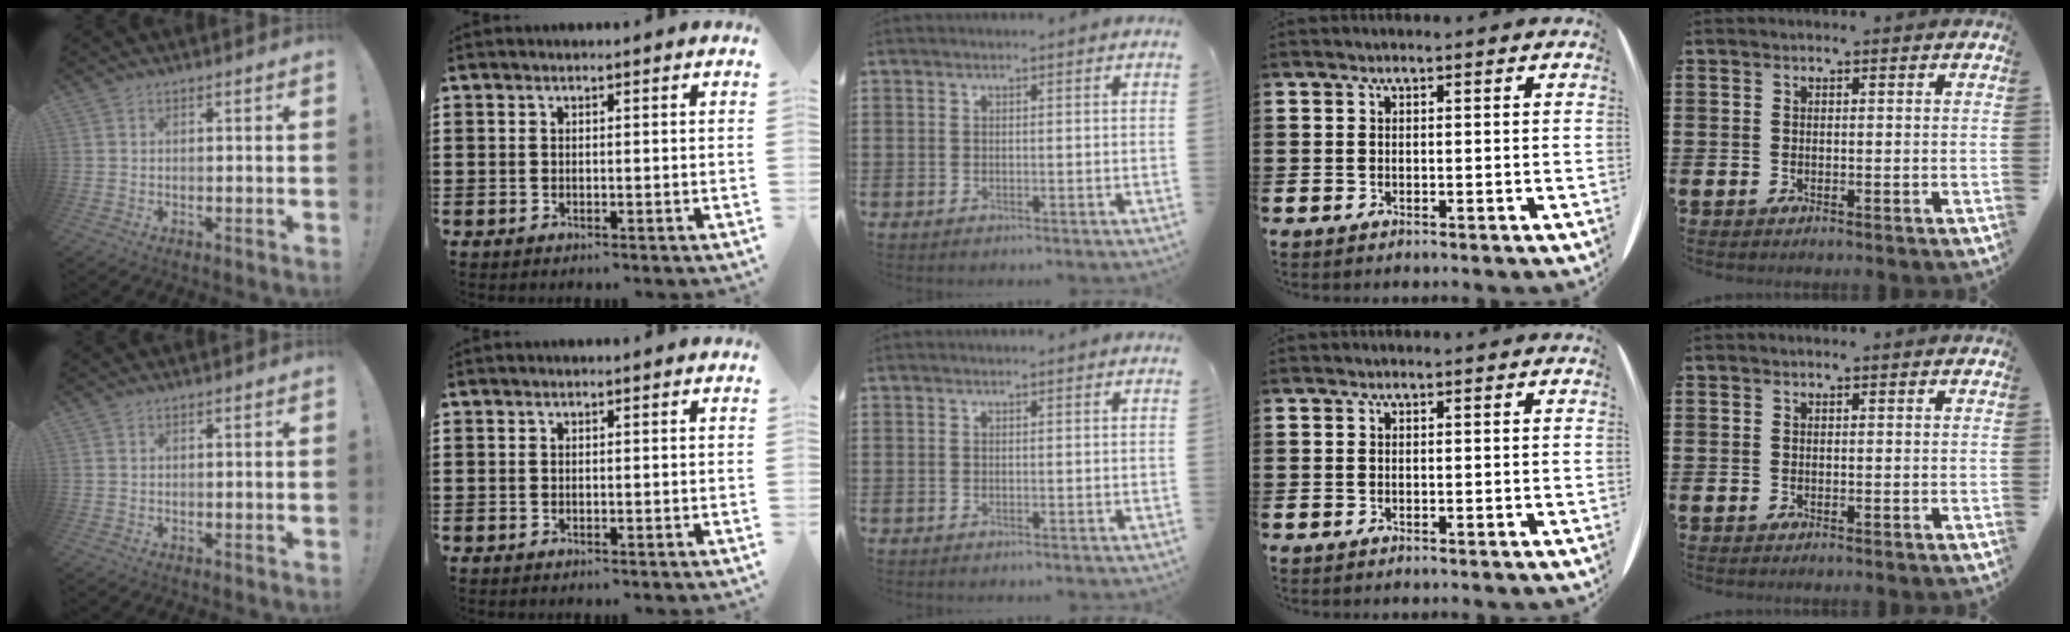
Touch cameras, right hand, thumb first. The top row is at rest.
{}